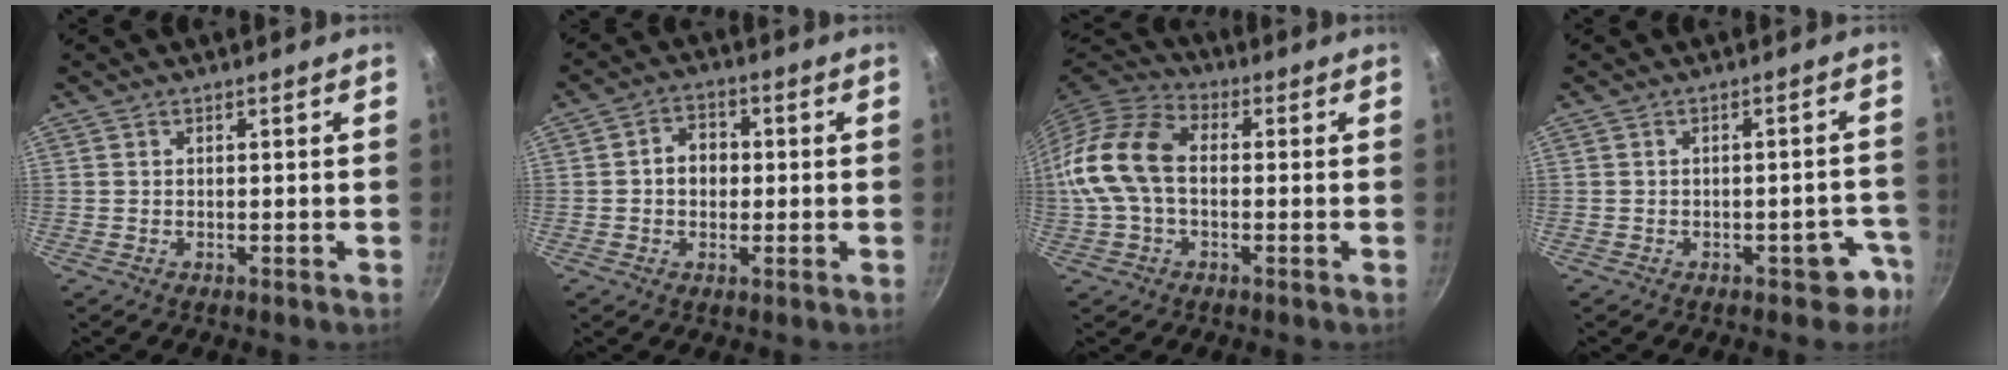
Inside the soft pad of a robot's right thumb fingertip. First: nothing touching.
{"total": 5.6, "force": [0.1, 4.5, 3.3], "torque": [-0.024, 0.012, -0.006]}
{"total": 14.7, "force": [-0.3, 9.7, 11.0], "torque": [-0.204, 0.039, -0.021]}
{"total": 5.0, "force": [-2.9, 3.0, 2.7], "torque": [0.013, 0.038, -0.018]}